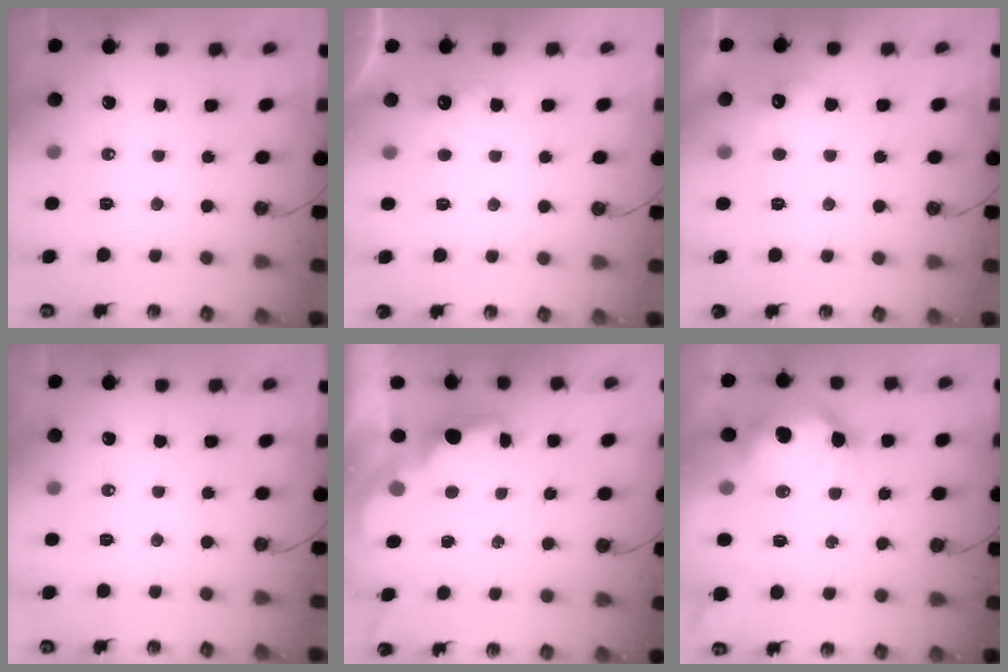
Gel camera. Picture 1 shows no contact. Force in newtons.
{"total": 4.6, "press": 4.5, "slide": 0.9}
{"total": 5.2, "press": 5.0, "slide": 1.2}
{"total": 0.0}
{"total": 1.9, "press": 1.7, "slide": 0.8}
{"total": 18.9, "press": 18.8, "slide": 1.7}